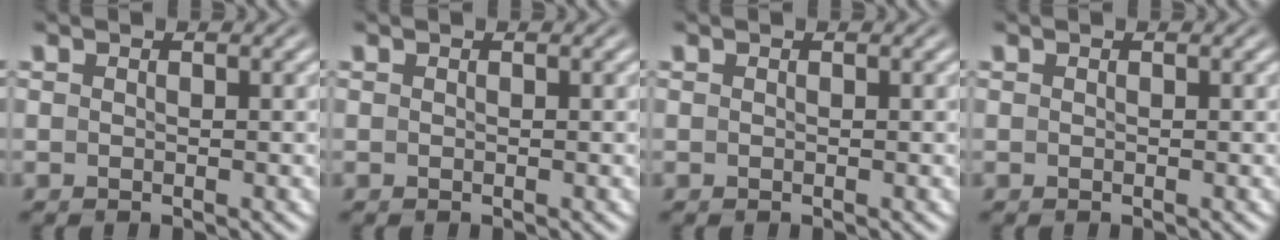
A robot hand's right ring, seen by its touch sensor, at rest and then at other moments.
{"total": 0.0}
{"total": 1.5, "force": [-0.3, -1.4, -0.5], "torque": [0.017, -0.010, 0.006]}
{"total": 0.0}